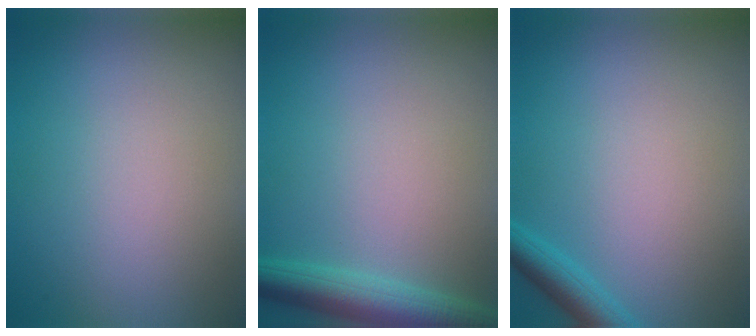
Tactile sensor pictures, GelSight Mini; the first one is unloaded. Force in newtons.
{"total": 4.5, "press": 4.5, "slide": 0.2}
{"total": 2.4, "press": 2.4, "slide": 0.2}